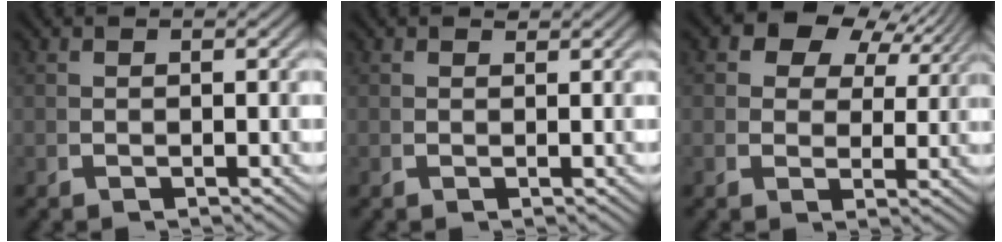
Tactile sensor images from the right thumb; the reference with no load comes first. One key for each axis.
{"total": 0.7, "fx": 0.6, "fy": 0.3, "fz": 0.1, "tx": 0.001, "ty": -0.001, "tz": 0.010}
{"total": 6.2, "fx": 3.2, "fy": 3.8, "fz": 3.6, "tx": -0.065, "ty": 0.002, "tz": 0.053}